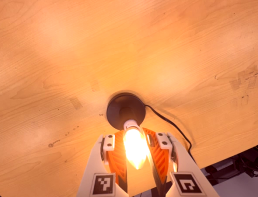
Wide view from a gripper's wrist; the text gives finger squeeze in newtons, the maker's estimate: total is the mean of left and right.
{"total": 14.9, "left": 15.0, "right": 14.9}